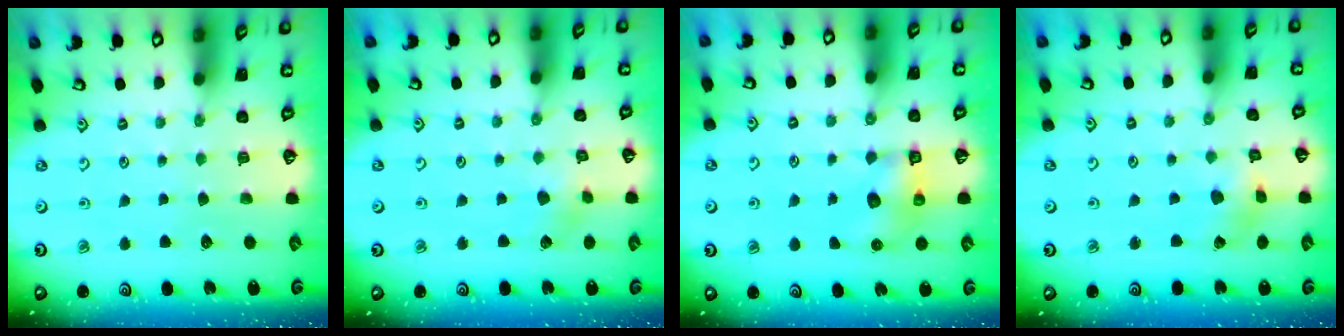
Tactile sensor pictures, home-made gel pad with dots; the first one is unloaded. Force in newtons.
{"total": 3.4, "press": 3.4, "slide": 0.4}
{"total": 6.8, "press": 6.8, "slide": 0.5}
{"total": 3.1, "press": 3.1, "slide": 0.4}